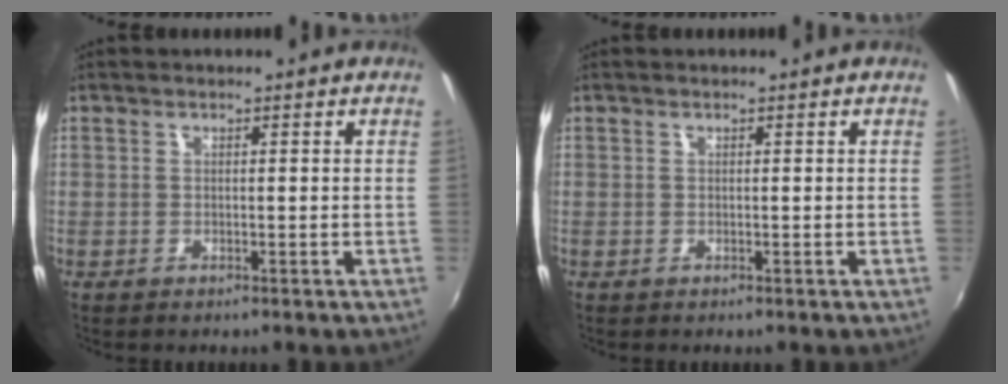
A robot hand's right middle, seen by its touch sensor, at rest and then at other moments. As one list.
[{"total": 0.0}]